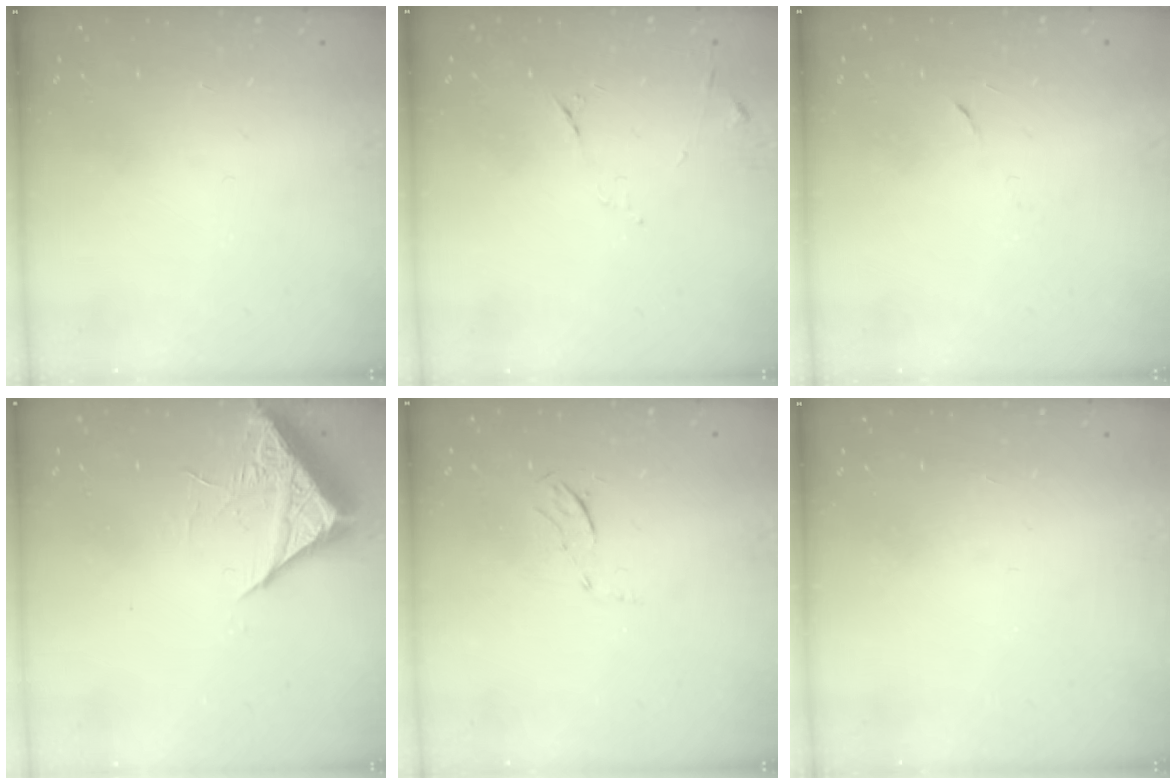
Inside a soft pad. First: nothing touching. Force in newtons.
{"total": 7.1, "press": 7.1, "slide": 0.7}
{"total": 2.9, "press": 2.7, "slide": 1.0}
{"total": 6.9, "press": 6.9, "slide": 0.4}
{"total": 4.2, "press": 3.9, "slide": 1.6}
{"total": 1.5, "press": 1.5, "slide": 0.1}